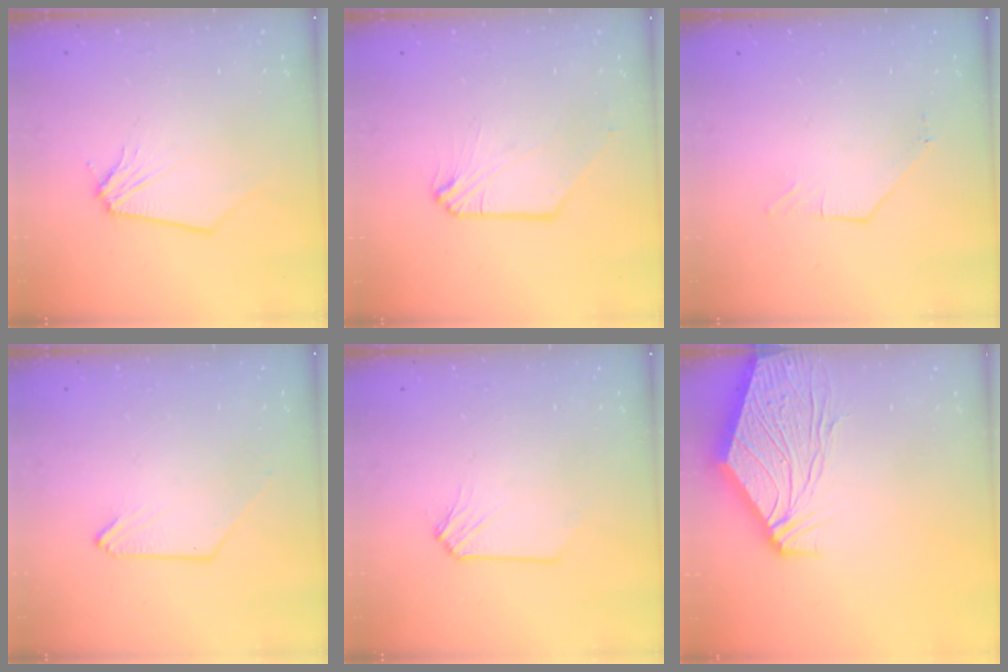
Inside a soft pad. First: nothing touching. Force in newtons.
{"total": 0.8, "press": 0.8, "slide": 0.2}
{"total": 1.5, "press": 1.5, "slide": 0.3}
{"total": 0.0}
{"total": 0.7, "press": 0.7, "slide": 0.1}
{"total": 14.3, "press": 14.2, "slide": 1.8}